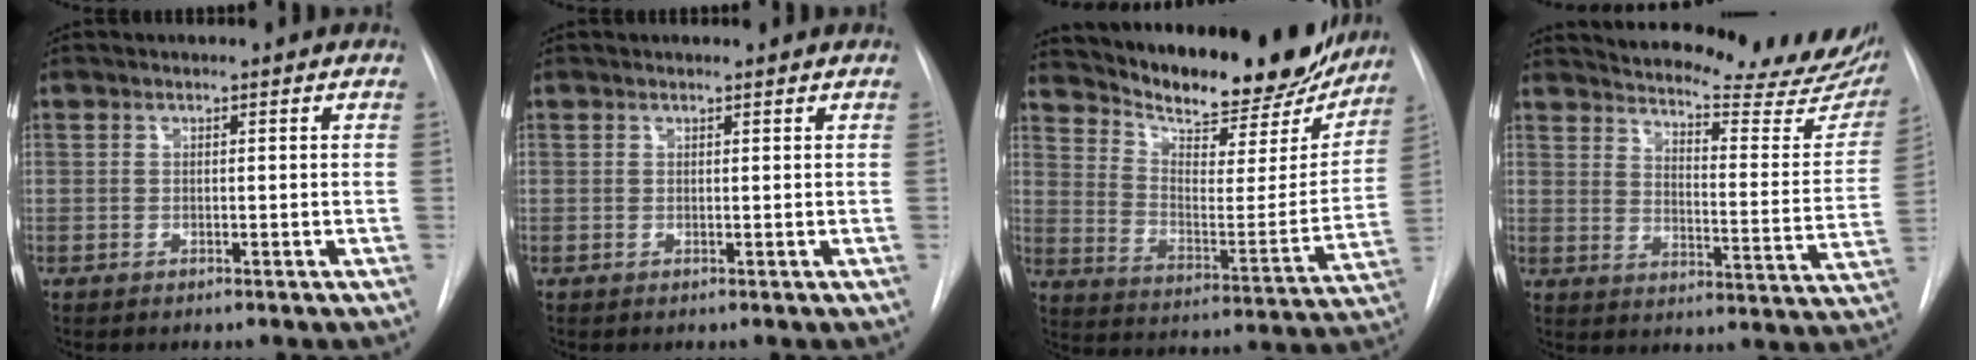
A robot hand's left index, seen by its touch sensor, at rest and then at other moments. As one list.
[{"total": 1.0, "force": [1.0, 0.0, 0.1], "torque": [-0.010, 0.007, 0.014]}, {"total": 24.6, "force": [21.8, 6.3, 9.4], "torque": [-0.152, -0.041, 0.299]}, {"total": 26.9, "force": [24.3, 4.4, 10.8], "torque": [-0.158, -0.096, 0.288]}]